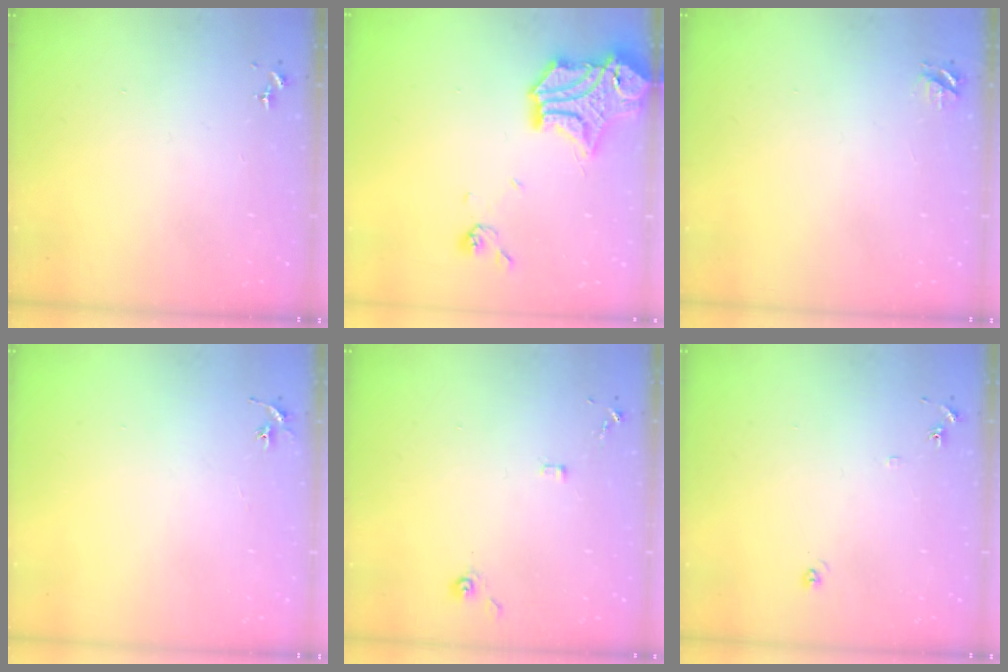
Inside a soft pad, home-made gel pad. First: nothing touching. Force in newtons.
{"total": 18.4, "press": 18.3, "slide": 2.2}
{"total": 4.2, "press": 4.1, "slide": 0.5}
{"total": 2.9, "press": 2.9, "slide": 0.3}
{"total": 6.5, "press": 6.4, "slide": 0.6}
{"total": 5.8, "press": 5.8, "slide": 0.6}